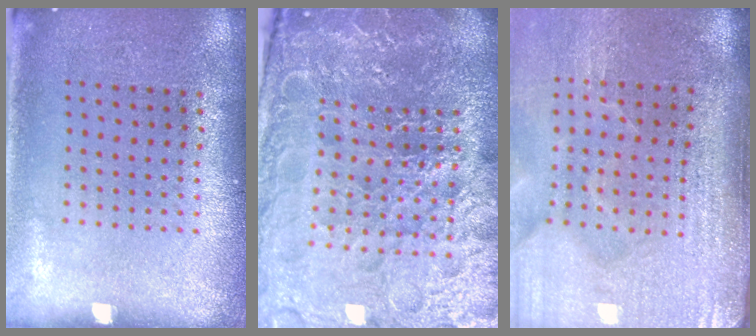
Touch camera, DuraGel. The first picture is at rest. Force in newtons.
{"total": 6.7, "press": 5.9, "slide": 3.1}
{"total": 4.9, "press": 4.1, "slide": 2.7}